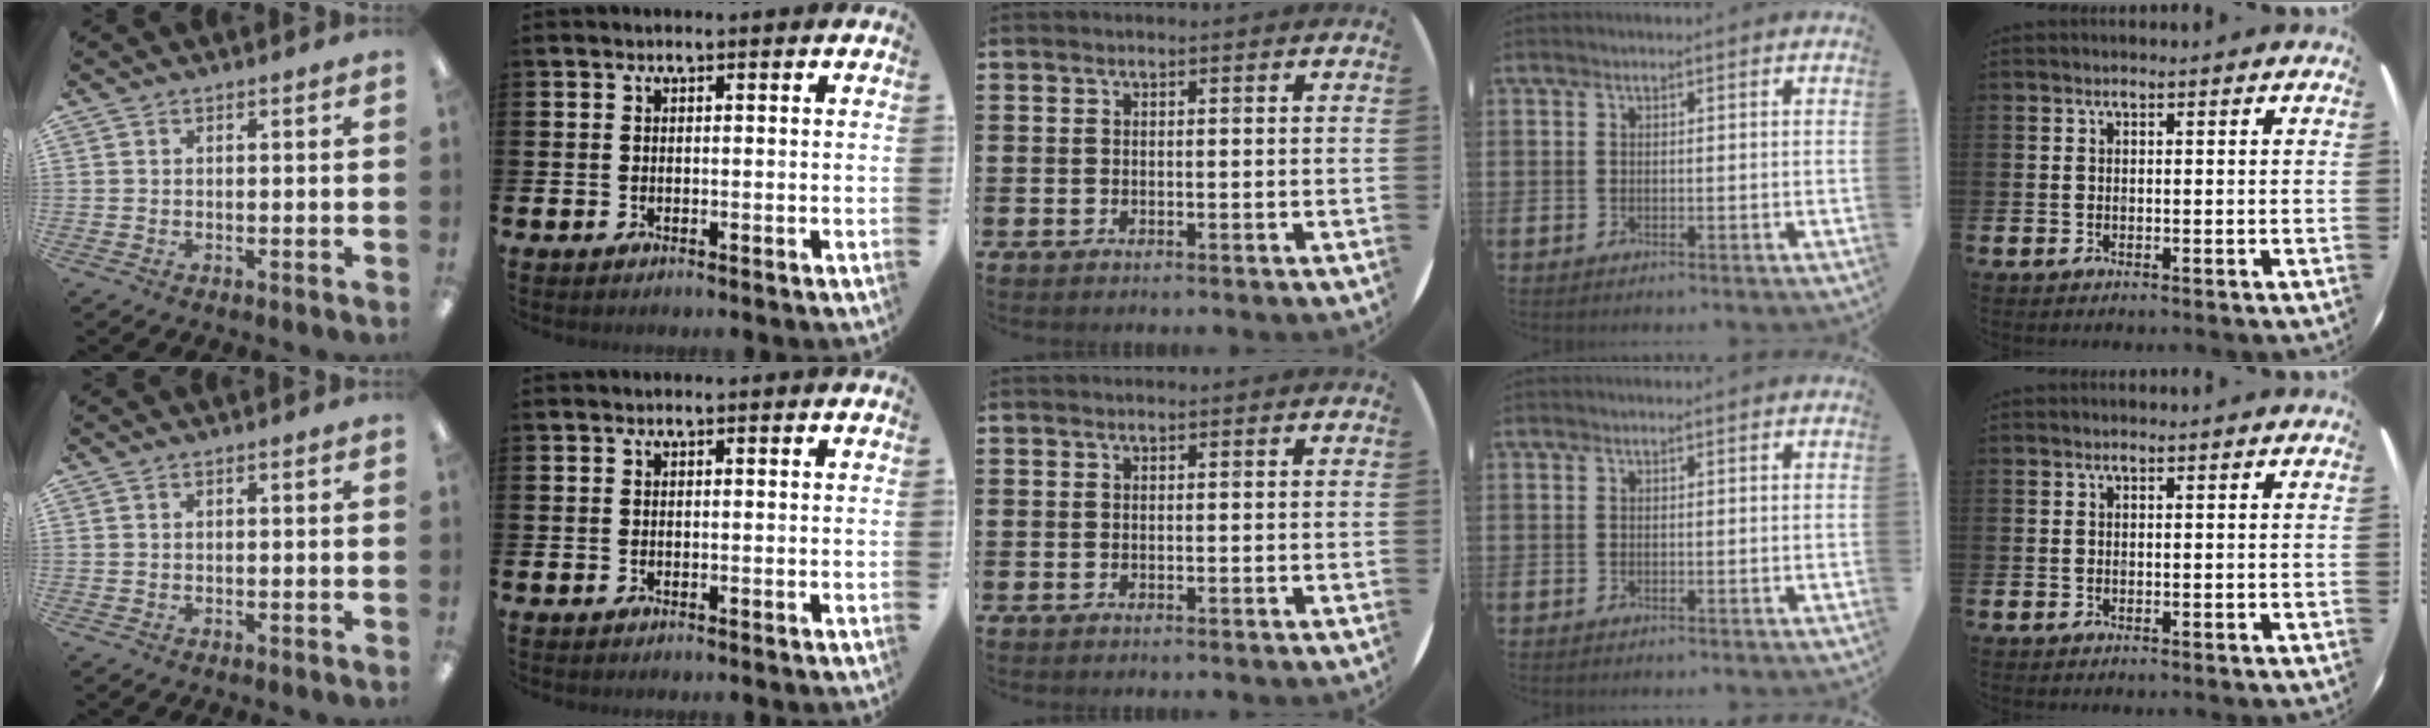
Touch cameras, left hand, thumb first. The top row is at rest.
{}